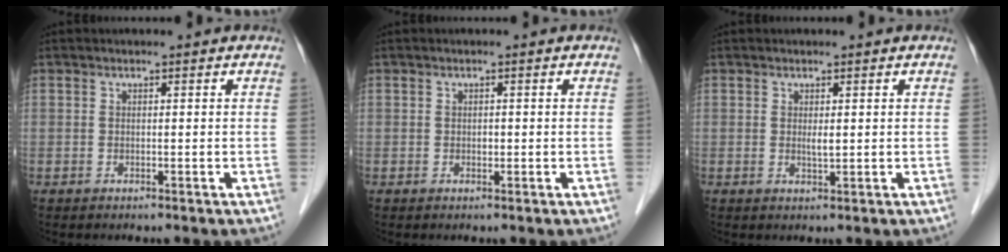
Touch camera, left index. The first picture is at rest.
{"total": 0.5, "force": [-0.1, 0.4, 0.4], "torque": [-0.007, 0.001, -0.003]}
{"total": 1.1, "force": [0.2, 0.2, 1.1], "torque": [-0.024, -0.003, 0.006]}